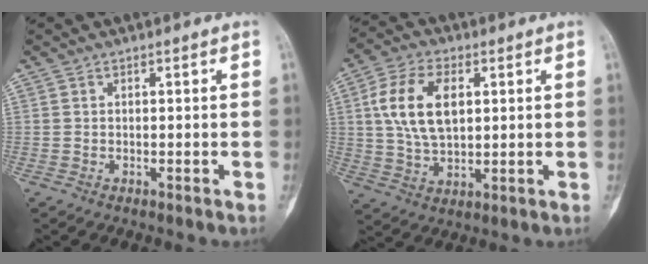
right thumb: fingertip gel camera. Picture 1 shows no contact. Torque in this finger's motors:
{"motor_torque": [0.14, 0.27, 0.50, -0.20, 0.19]}